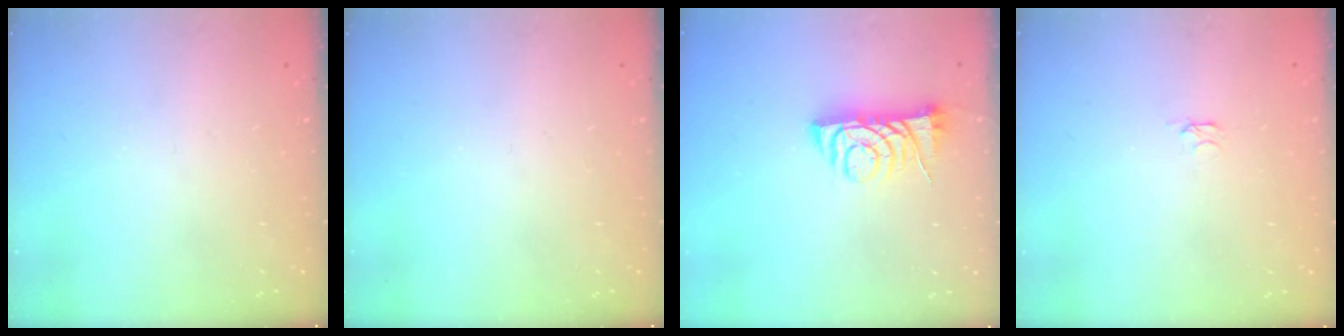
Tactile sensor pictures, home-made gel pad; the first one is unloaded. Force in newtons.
{"total": 0.0}
{"total": 7.5, "press": 7.4, "slide": 0.8}
{"total": 2.4, "press": 2.3, "slide": 0.4}